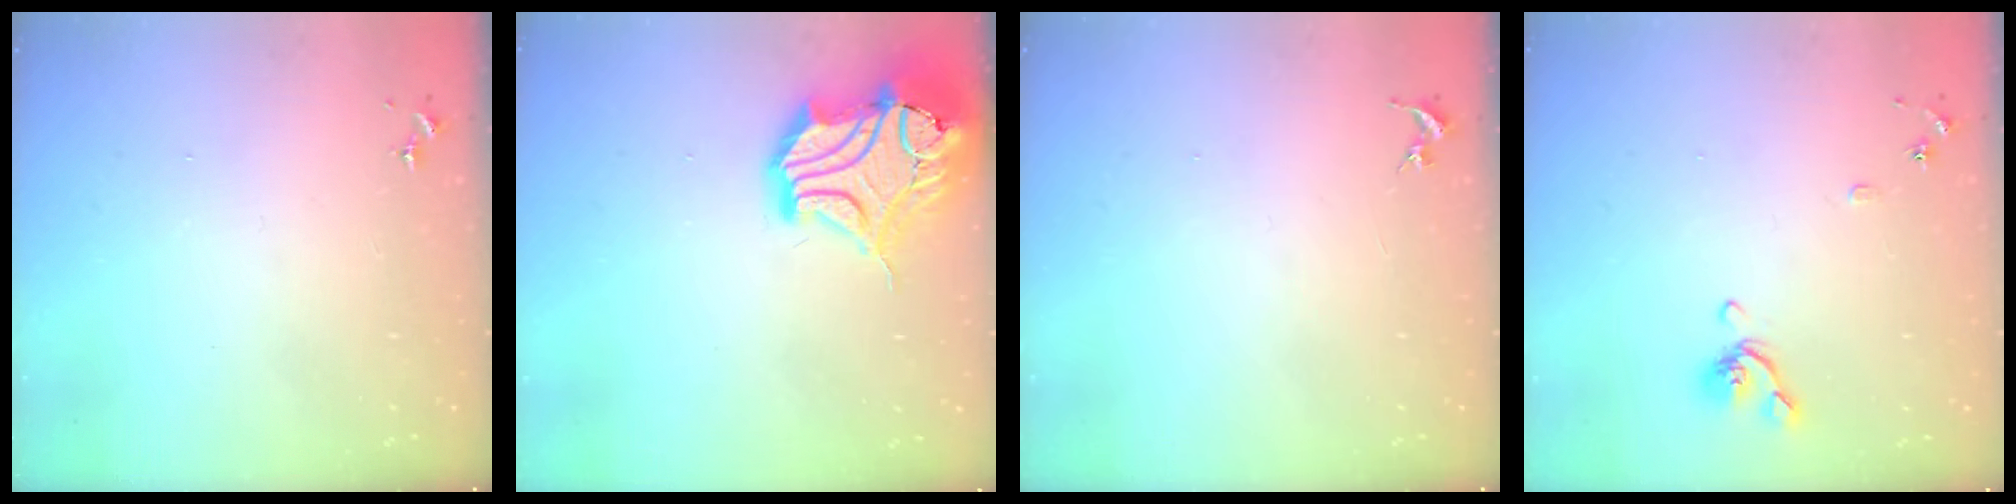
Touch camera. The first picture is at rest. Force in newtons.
{"total": 19.2, "press": 18.9, "slide": 3.2}
{"total": 0.0}
{"total": 7.9, "press": 7.7, "slide": 1.4}